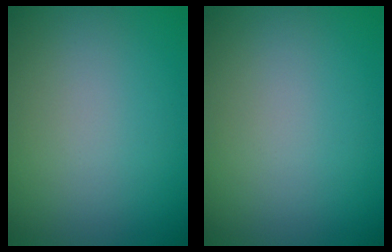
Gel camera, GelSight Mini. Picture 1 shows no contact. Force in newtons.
{"total": 0.0}